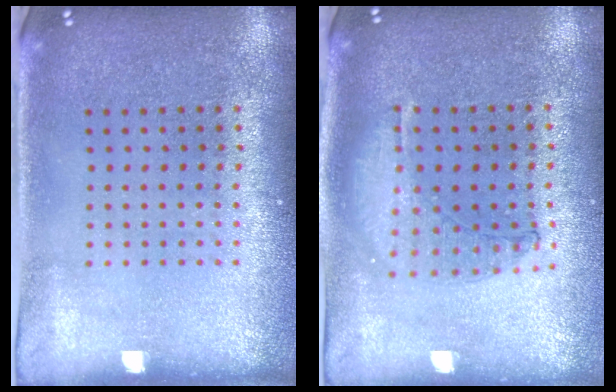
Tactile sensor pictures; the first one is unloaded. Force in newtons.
{"total": 0.9, "press": 0.9, "slide": 0.3}